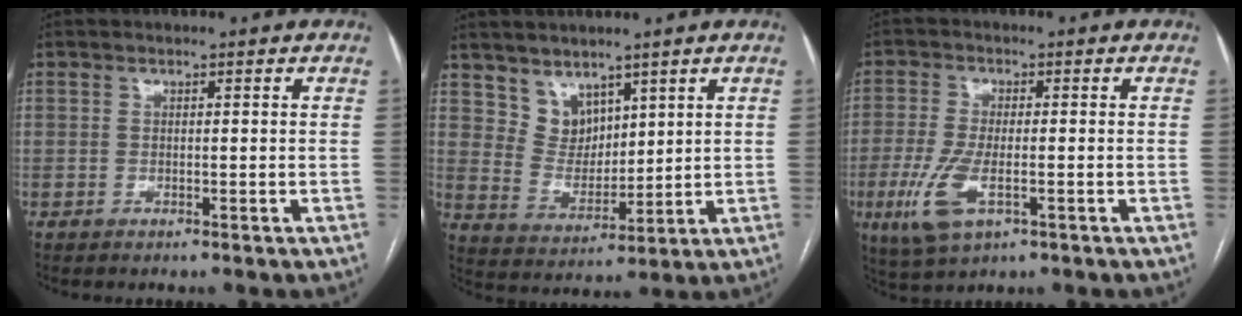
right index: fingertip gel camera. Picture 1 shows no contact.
{"total": 6.1, "force": [4.3, 4.2, 1.4], "torque": [-0.031, 0.004, 0.096]}
{"total": 8.0, "force": [-2.7, 2.7, 7.0], "torque": [-0.161, -0.020, -0.045]}